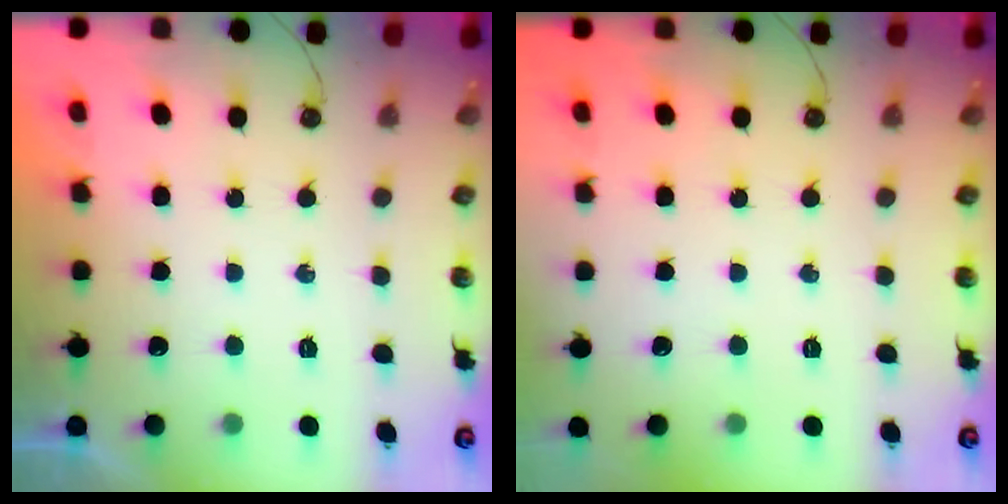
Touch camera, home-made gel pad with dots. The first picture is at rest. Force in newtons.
{"total": 0.0}